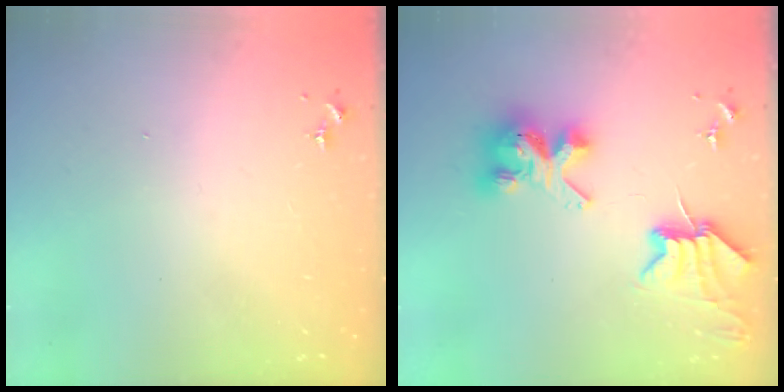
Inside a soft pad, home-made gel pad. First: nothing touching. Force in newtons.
{"total": 9.5, "press": 9.4, "slide": 1.0}